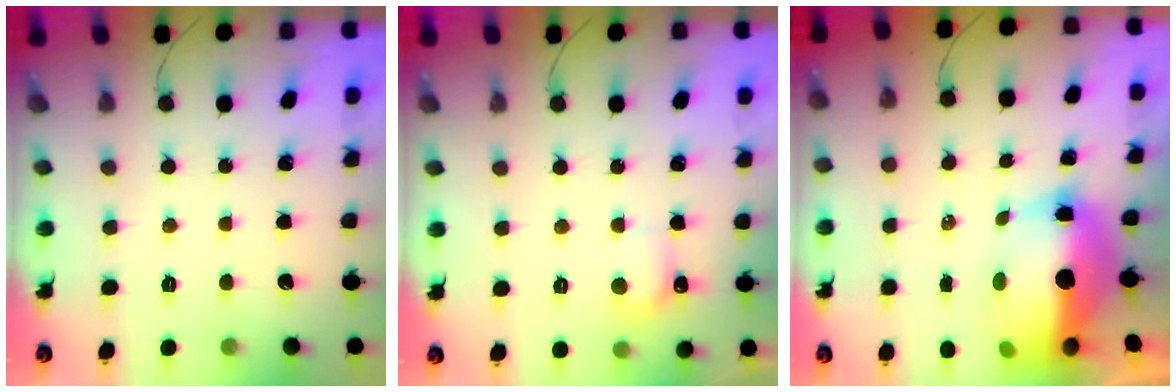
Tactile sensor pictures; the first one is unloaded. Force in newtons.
{"total": 5.5, "press": 5.2, "slide": 1.5}
{"total": 14.2, "press": 14.0, "slide": 2.1}